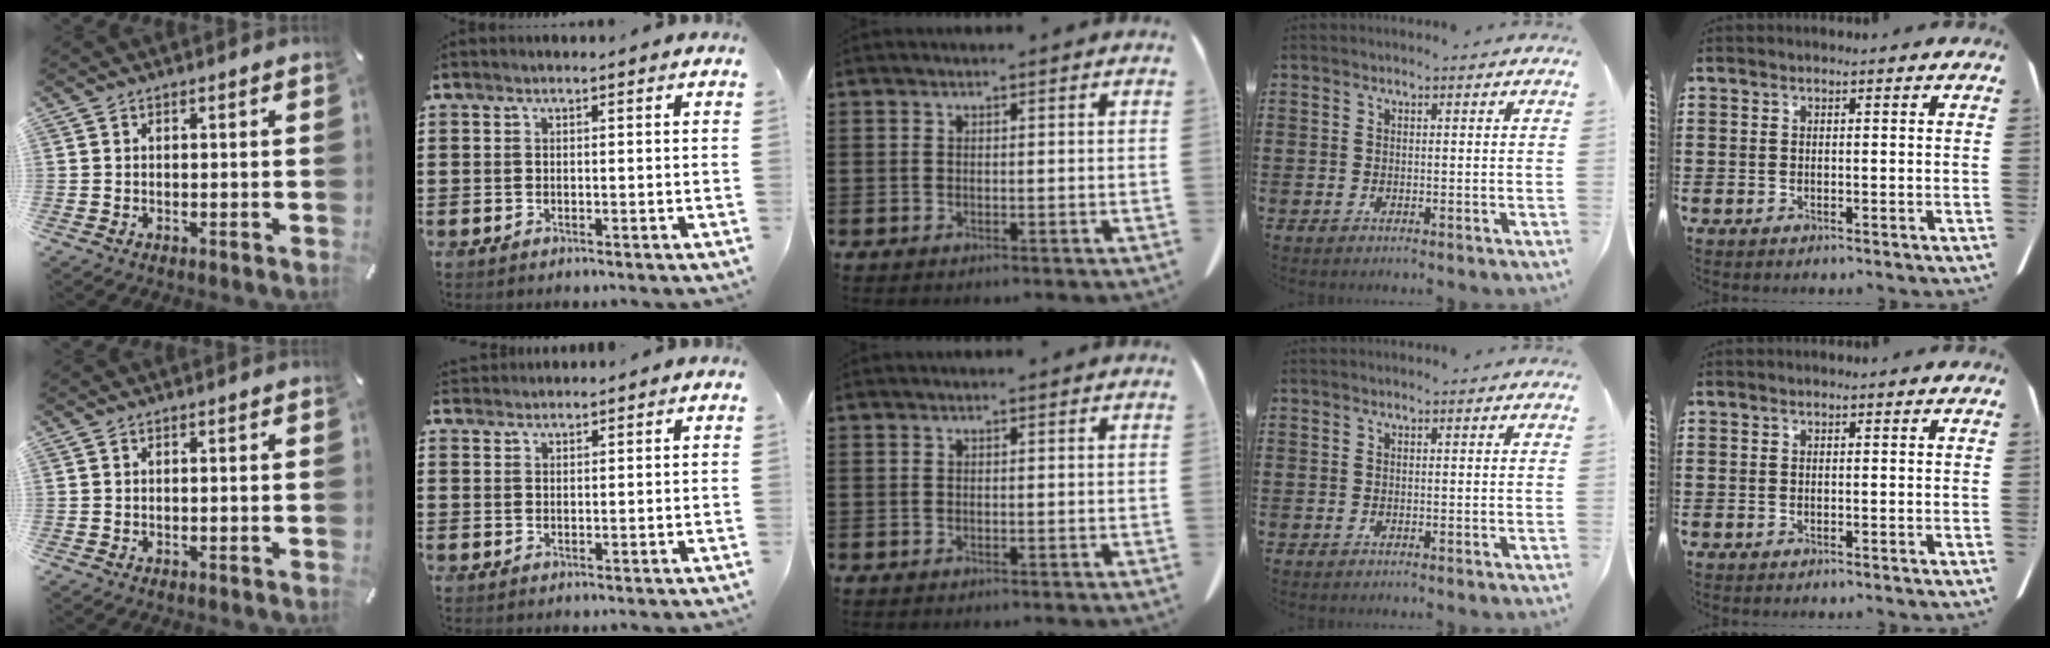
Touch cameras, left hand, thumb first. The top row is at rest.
{"index": {"total": 1.4, "force": [1.3, 0.3, 0.0], "torque": [-0.004, -0.001, 0.028]}}